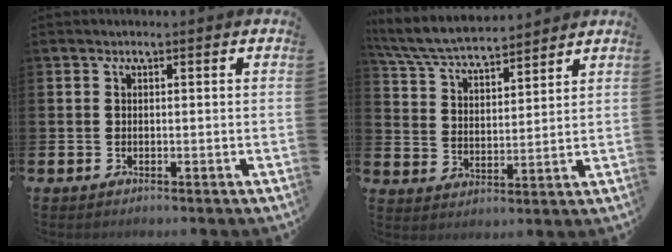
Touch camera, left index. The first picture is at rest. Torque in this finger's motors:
{"motor_torque": [0.97, -1.16, 0.50, 0.07]}